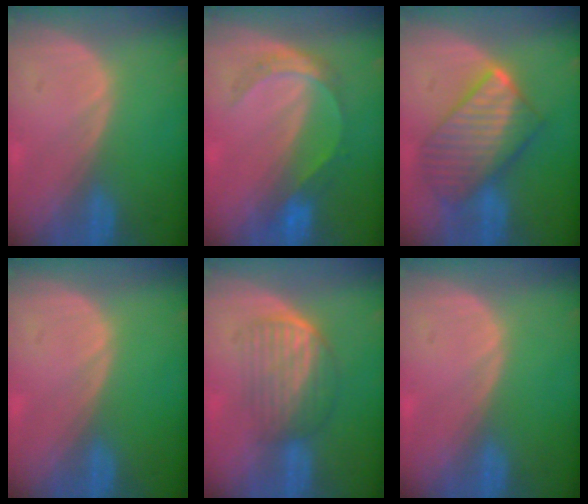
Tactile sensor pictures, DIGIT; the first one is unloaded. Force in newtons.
{"total": 5.3, "press": 5.0, "slide": 1.8}
{"total": 10.1, "press": 10.1, "slide": 0.8}
{"total": 0.0}
{"total": 7.0, "press": 5.9, "slide": 3.8}
{"total": 0.0}